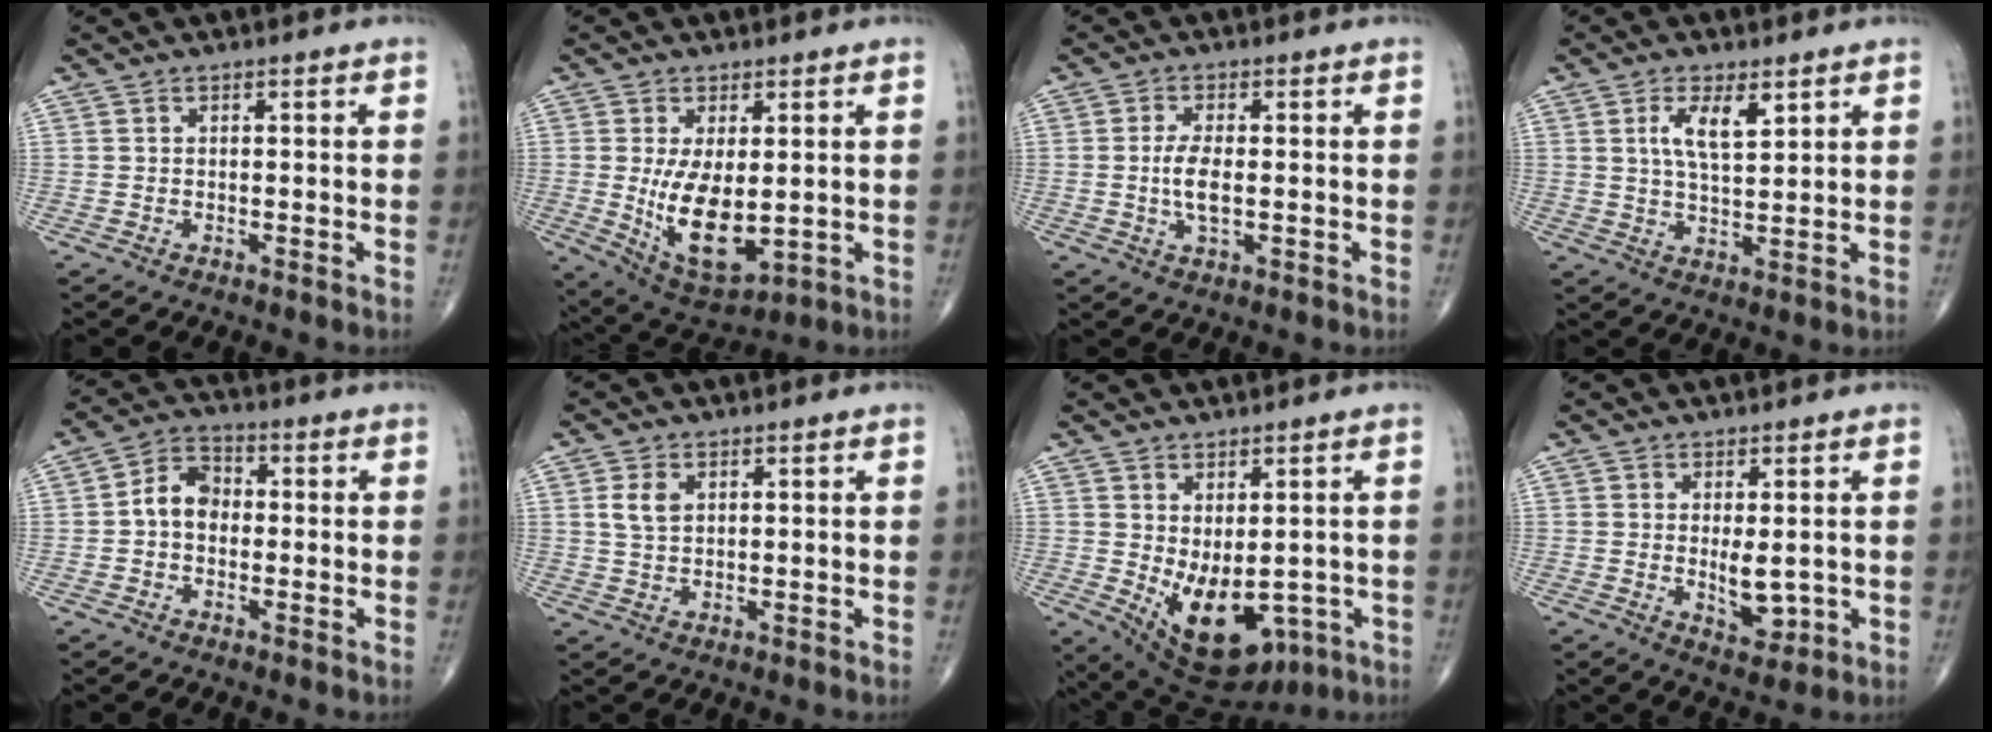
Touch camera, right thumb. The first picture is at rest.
{"total": 12.2, "force": [-0.5, 5.9, 10.7], "torque": [-0.171, -0.023, 0.013]}
{"total": 4.8, "force": [-0.3, 1.8, 4.4], "torque": [-0.091, -0.004, -0.008]}
{"total": 6.8, "force": [3.0, 2.7, 5.5], "torque": [-0.090, -0.017, 0.056]}
{"total": 6.5, "force": [-0.4, 4.9, 4.3], "torque": [-0.059, 0.024, -0.019]}
{"total": 3.6, "force": [1.2, 2.3, 2.5], "torque": [-0.044, -0.002, 0.027]}
{"total": 13.6, "force": [-2.9, 7.8, 10.9], "torque": [-0.151, -0.006, -0.014]}
{"total": 5.1, "force": [0.0, 2.4, 4.5], "torque": [-0.056, -0.013, 0.010]}